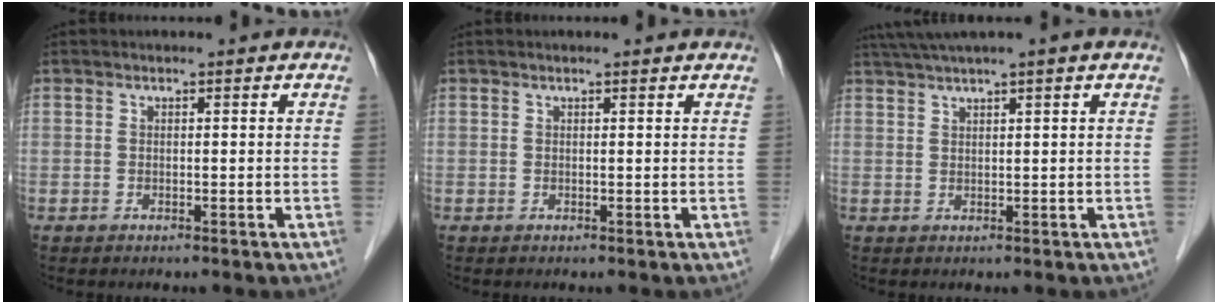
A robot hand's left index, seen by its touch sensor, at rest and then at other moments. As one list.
[{"total": 1.4, "force": [1.3, 0.0, 0.4], "torque": [-0.014, 0.007, 0.013]}, {"total": 5.5, "force": [4.1, -0.9, 3.5], "torque": [-0.064, 0.031, 0.073]}]